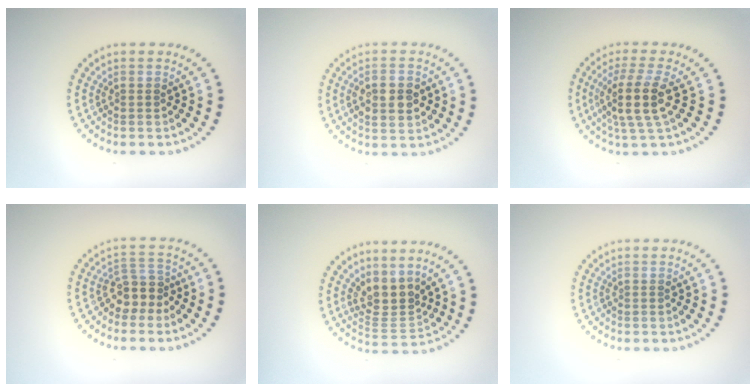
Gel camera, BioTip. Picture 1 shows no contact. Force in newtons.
{"total": 4.2, "press": 4.1, "slide": 0.4}
{"total": 4.0, "press": 3.4, "slide": 2.2}
{"total": 2.8, "press": 2.3, "slide": 1.5}
{"total": 3.3, "press": 2.5, "slide": 2.2}
{"total": 0.0}